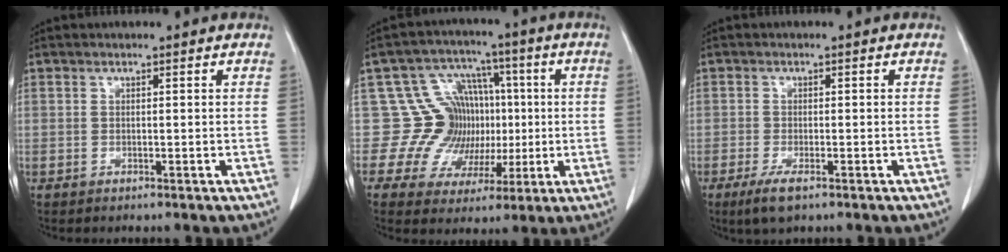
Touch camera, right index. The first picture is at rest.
{"total": 10.7, "force": [0.5, 10.2, 3.0], "torque": [-0.036, 0.047, 0.025]}
{"total": 3.5, "force": [-2.2, 0.8, 2.6], "torque": [-0.059, -0.007, -0.036]}